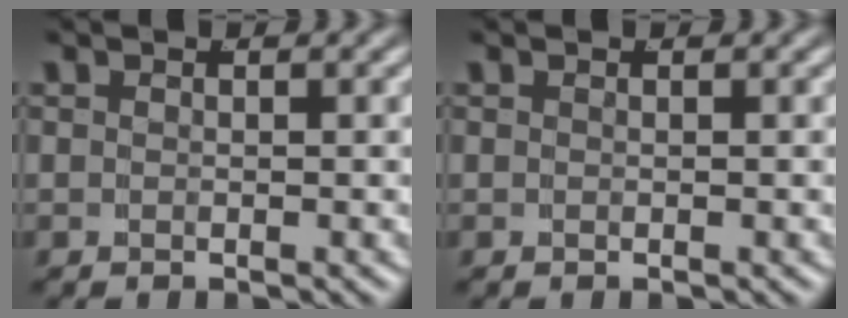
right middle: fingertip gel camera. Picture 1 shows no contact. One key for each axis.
{"total": 0.0}